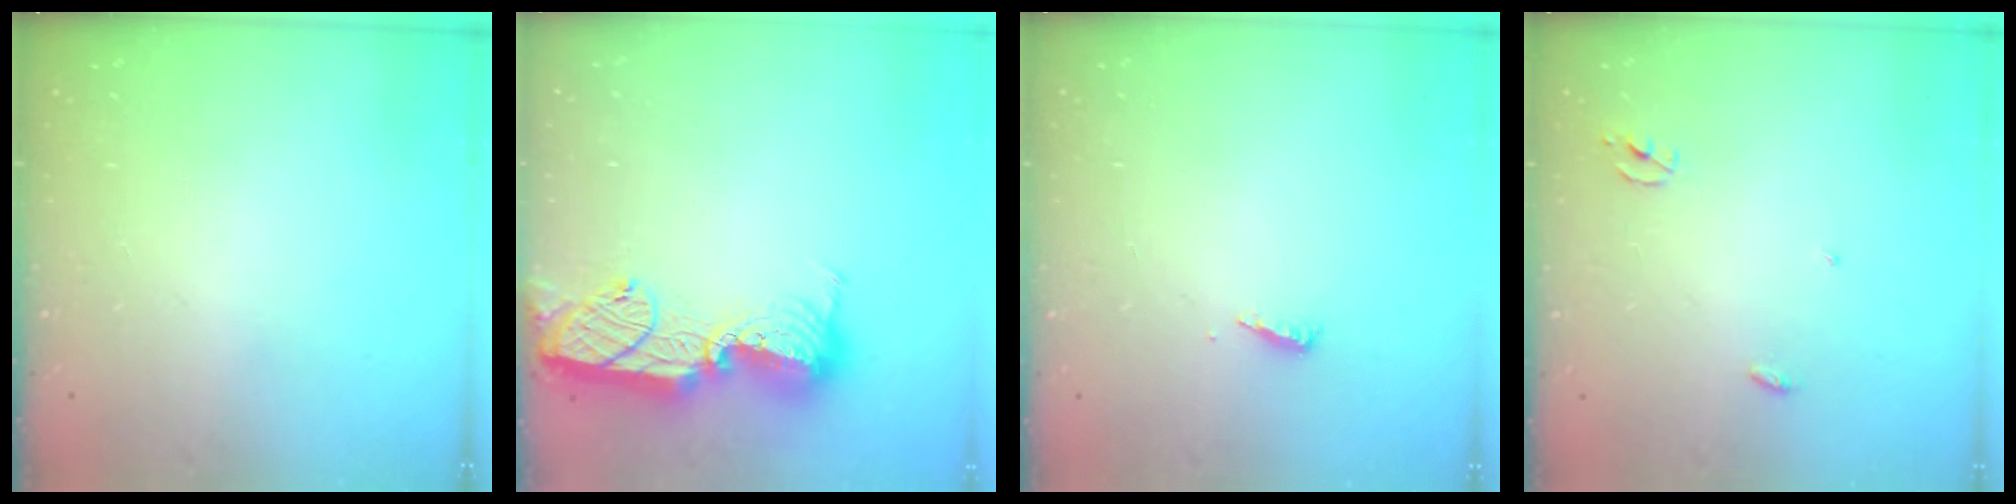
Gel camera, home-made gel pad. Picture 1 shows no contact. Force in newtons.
{"total": 14.9, "press": 14.9, "slide": 0.9}
{"total": 3.6, "press": 3.6, "slide": 0.4}
{"total": 2.3, "press": 2.3, "slide": 0.1}